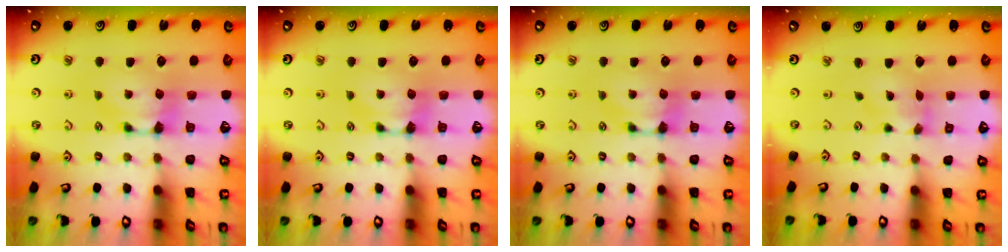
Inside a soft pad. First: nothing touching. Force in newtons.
{"total": 0.0}
{"total": 0.0}
{"total": 1.3, "press": 0.7, "slide": 1.1}